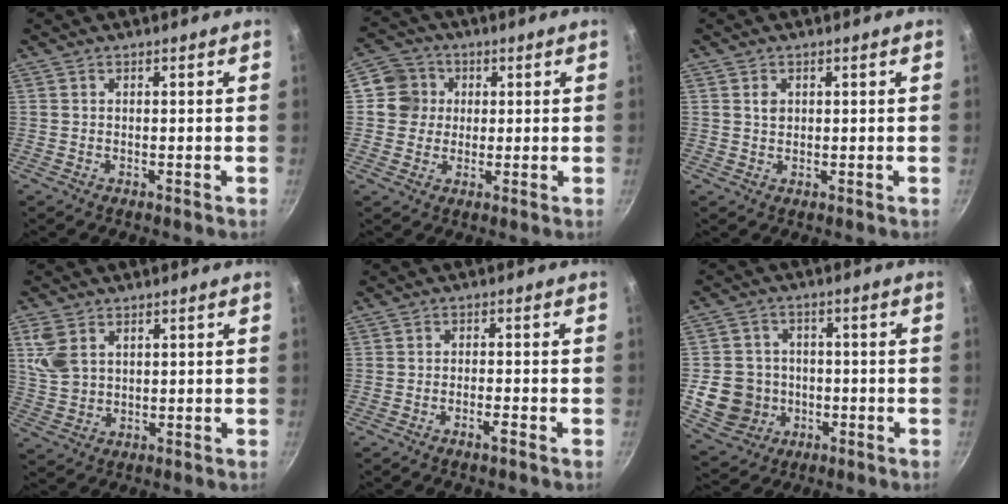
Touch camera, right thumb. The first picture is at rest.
{"total": 6.5, "force": [1.2, 6.2, 1.6], "torque": [0.012, 0.008, 0.007]}
{"total": 1.8, "force": [0.6, 1.4, 1.0], "torque": [-0.014, 0.001, 0.011]}
{"total": 6.7, "force": [2.8, 4.5, 4.1], "torque": [-0.078, -0.007, 0.064]}
{"total": 1.9, "force": [-1.4, 0.2, 1.4], "torque": [-0.026, 0.012, -0.023]}
{"total": 10.5, "force": [-2.2, 9.5, 3.9], "torque": [-0.050, 0.021, -0.028]}